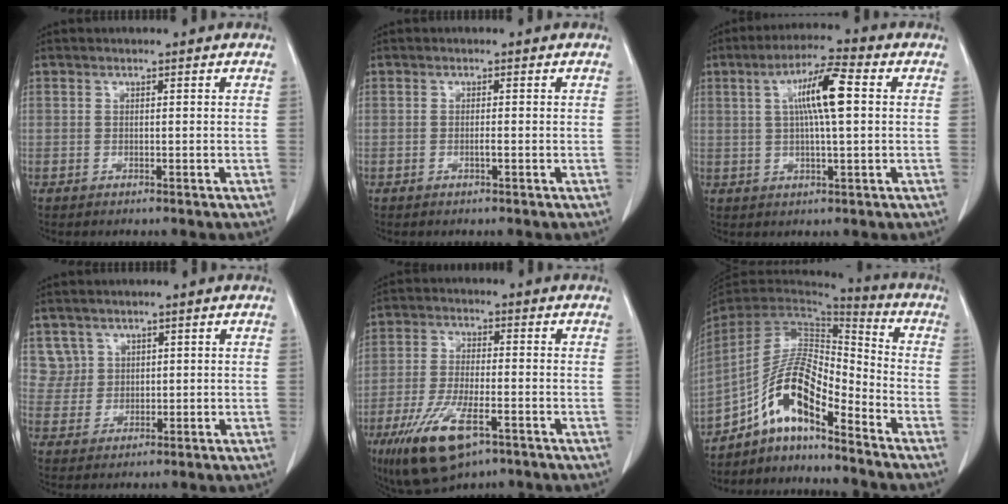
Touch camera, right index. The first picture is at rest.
{"total": 0.6, "force": [-0.2, 0.0, 0.5], "torque": [-0.009, 0.001, -0.003]}
{"total": 8.7, "force": [1.7, 0.8, 8.5], "torque": [-0.156, 0.012, 0.025]}
{"total": 3.9, "force": [2.1, 3.2, -0.7], "torque": [0.029, 0.006, 0.041]}
{"total": 12.0, "force": [-6.4, 3.7, 9.5], "torque": [-0.189, -0.020, -0.106]}
{"total": 11.7, "force": [-7.8, 2.5, 8.3], "torque": [-0.161, 0.019, -0.142]}